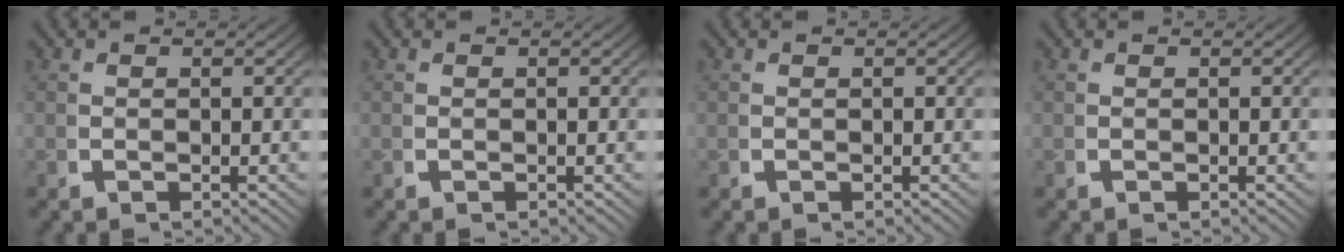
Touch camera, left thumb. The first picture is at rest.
{"total": 0.0}
{"total": 0.0}
{"total": 0.0}